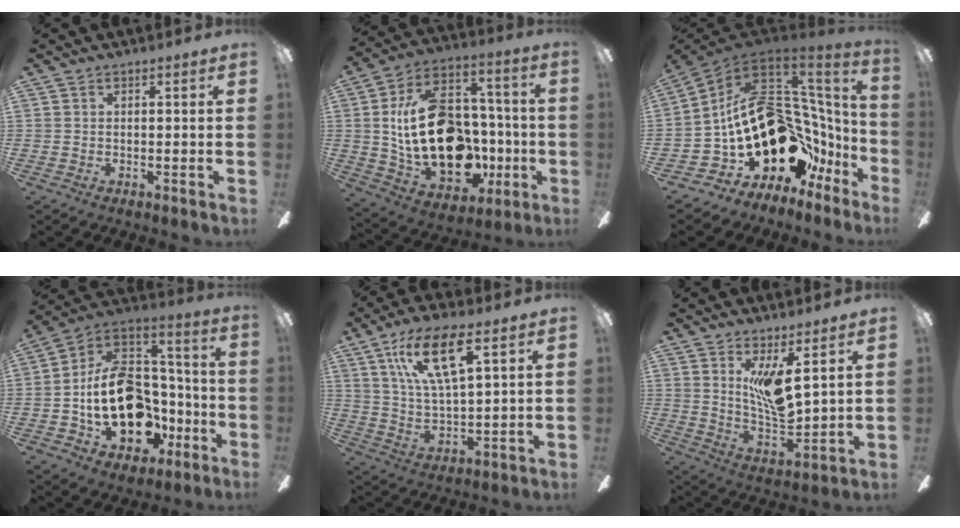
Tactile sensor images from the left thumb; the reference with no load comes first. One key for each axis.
{"total": 25.5, "fx": -0.6, "fy": 16.9, "fz": 19.1, "tx": -0.361, "ty": 0.006, "tz": 0.004}
{"total": 26.0, "fx": -1.2, "fy": 16.9, "fz": 19.8, "tx": -0.347, "ty": -0.035, "tz": 0.027}
{"total": 21.4, "fx": -4.5, "fy": 14.8, "fz": 14.8, "tx": -0.277, "ty": 0.018, "tz": -0.068}
{"total": 14.9, "fx": 8.2, "fy": 4.7, "fz": 11.6, "tx": -0.226, "ty": -0.016, "tz": 0.139}
{"total": 10.4, "fx": 5.0, "fy": 2.9, "fz": 8.6, "tx": -0.171, "ty": -0.036, "tz": 0.087}